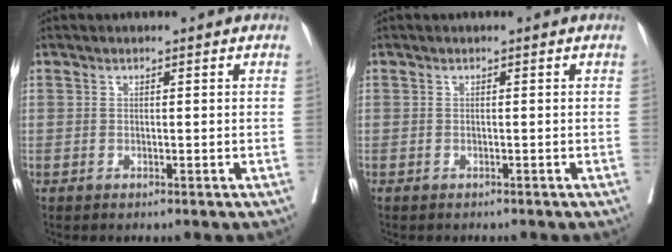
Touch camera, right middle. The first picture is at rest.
{"total": 1.5, "force": [-1.3, 0.6, 0.2], "torque": [-0.011, 0.000, -0.019]}